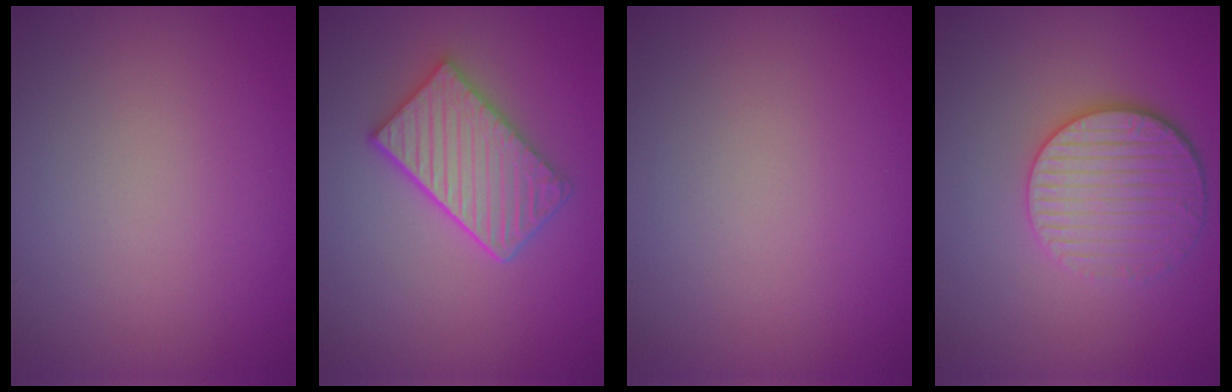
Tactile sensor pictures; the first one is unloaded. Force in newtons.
{"total": 5.0, "press": 4.2, "slide": 2.8}
{"total": 0.0}
{"total": 4.3, "press": 3.6, "slide": 2.3}